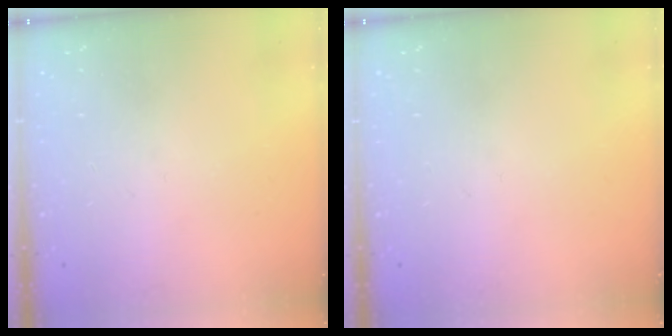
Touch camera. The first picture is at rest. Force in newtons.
{"total": 0.0}